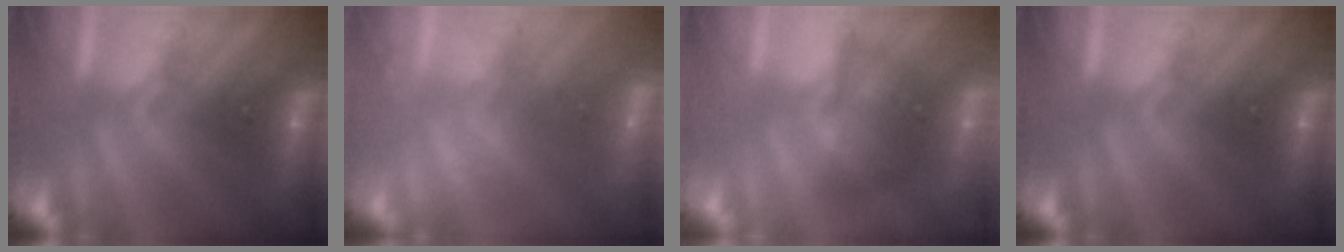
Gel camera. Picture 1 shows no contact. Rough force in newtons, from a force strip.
{"total": 2.0}
{"total": 2.1}
{"total": 0.0}